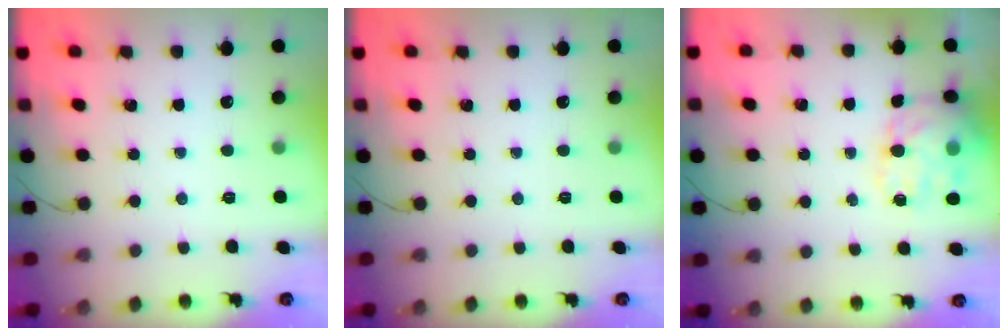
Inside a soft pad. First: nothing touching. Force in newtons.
{"total": 0.0}
{"total": 13.1, "press": 12.8, "slide": 2.8}